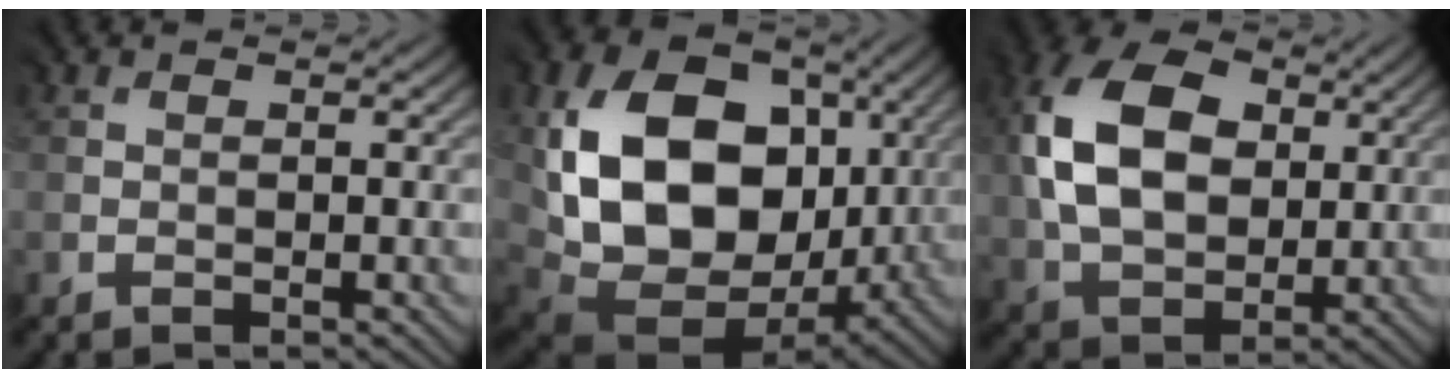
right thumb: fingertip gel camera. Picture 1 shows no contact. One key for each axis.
{"total": 16.7, "fx": 1.6, "fy": 12.3, "fz": 11.2, "tx": -0.243, "ty": -0.016, "tz": 0.036}
{"total": 13.4, "fx": 3.0, "fy": 9.3, "fz": 9.1, "tx": -0.220, "ty": 0.020, "tz": 0.053}